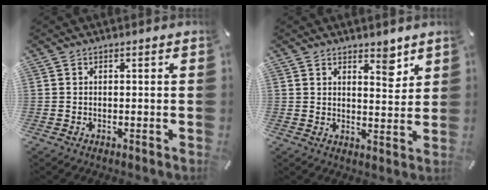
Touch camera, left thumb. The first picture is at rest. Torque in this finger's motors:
{"motor_torque": [0.22, -0.29, 0.08, 0.44, -0.05]}